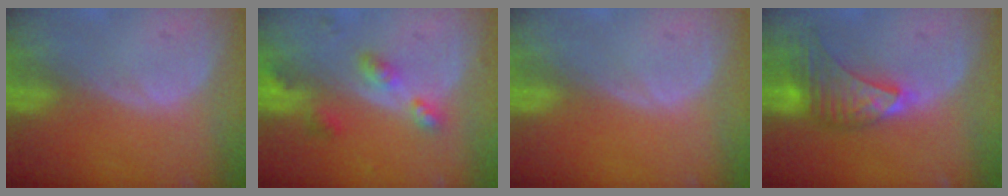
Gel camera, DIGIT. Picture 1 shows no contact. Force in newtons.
{"total": 5.2, "press": 4.8, "slide": 2.0}
{"total": 0.0}
{"total": 7.4, "press": 7.4, "slide": 0.5}